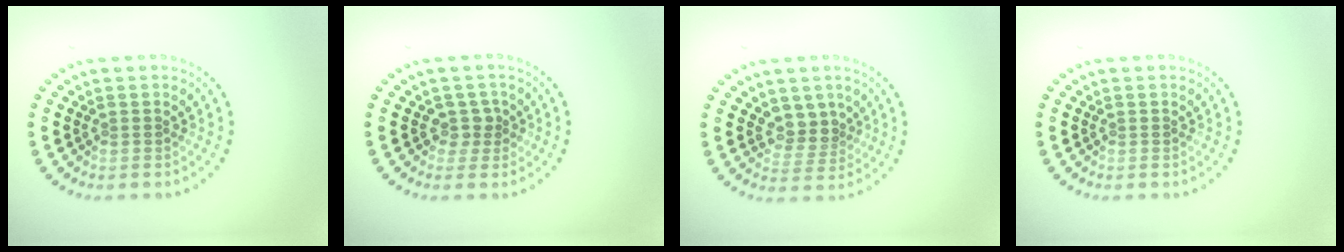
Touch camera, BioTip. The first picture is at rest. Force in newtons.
{"total": 1.5, "press": 1.2, "slide": 1.0}
{"total": 2.5, "press": 2.1, "slide": 1.5}
{"total": 0.0}